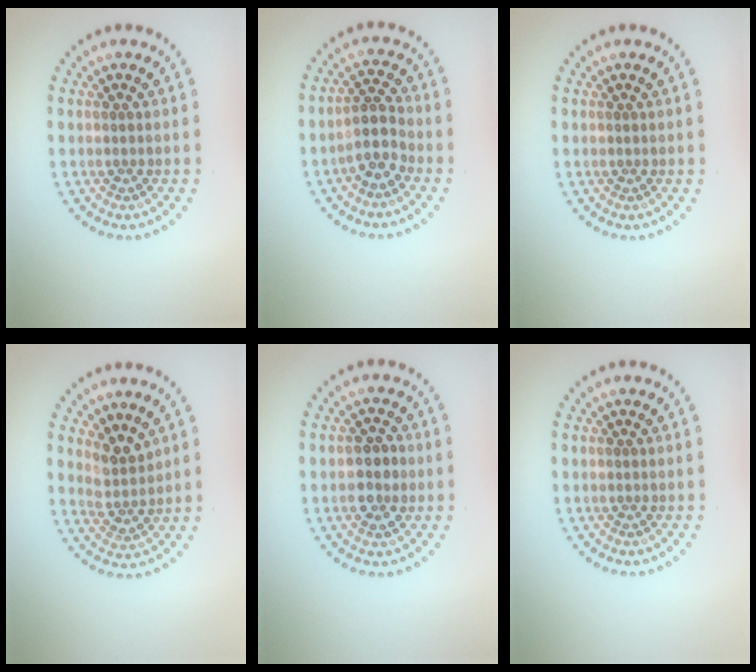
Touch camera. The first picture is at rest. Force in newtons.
{"total": 2.6, "press": 2.1, "slide": 1.5}
{"total": 0.0}
{"total": 2.5, "press": 1.9, "slide": 1.6}
{"total": 2.7, "press": 2.7, "slide": 0.4}
{"total": 0.0}